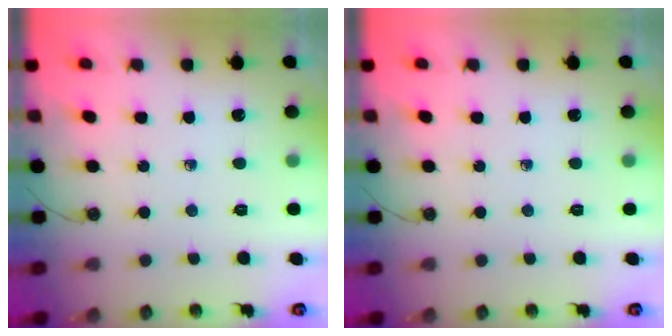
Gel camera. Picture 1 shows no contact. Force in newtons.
{"total": 0.0}